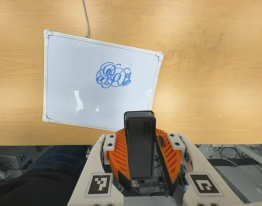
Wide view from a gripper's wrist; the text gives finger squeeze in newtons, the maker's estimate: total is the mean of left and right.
{"total": 6.6, "left": 6.6, "right": 6.5}